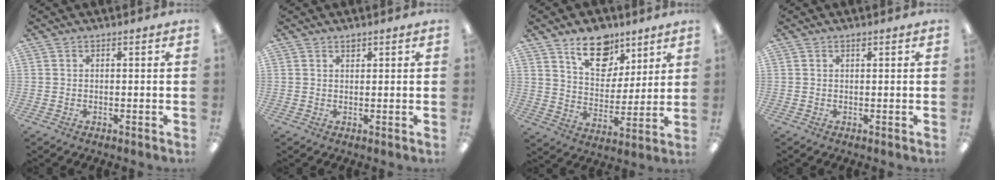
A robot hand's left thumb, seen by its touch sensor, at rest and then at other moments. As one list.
[{"total": 1.1, "force": [1.0, 0.5, 0.2], "torque": [0.003, -0.004, 0.018]}, {"total": 13.6, "force": [9.3, 8.2, 5.6], "torque": [-0.065, -0.056, 0.168]}, {"total": 0.7, "force": [0.6, 0.3, 0.4], "torque": [-0.009, 0.001, 0.010]}]